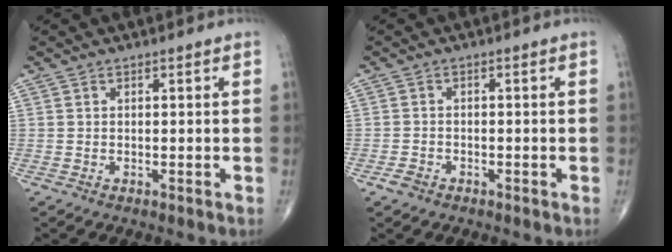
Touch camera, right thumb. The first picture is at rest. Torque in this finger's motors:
{"motor_torque": [1.27, 0.51, -0.11, -0.26, 0.02]}